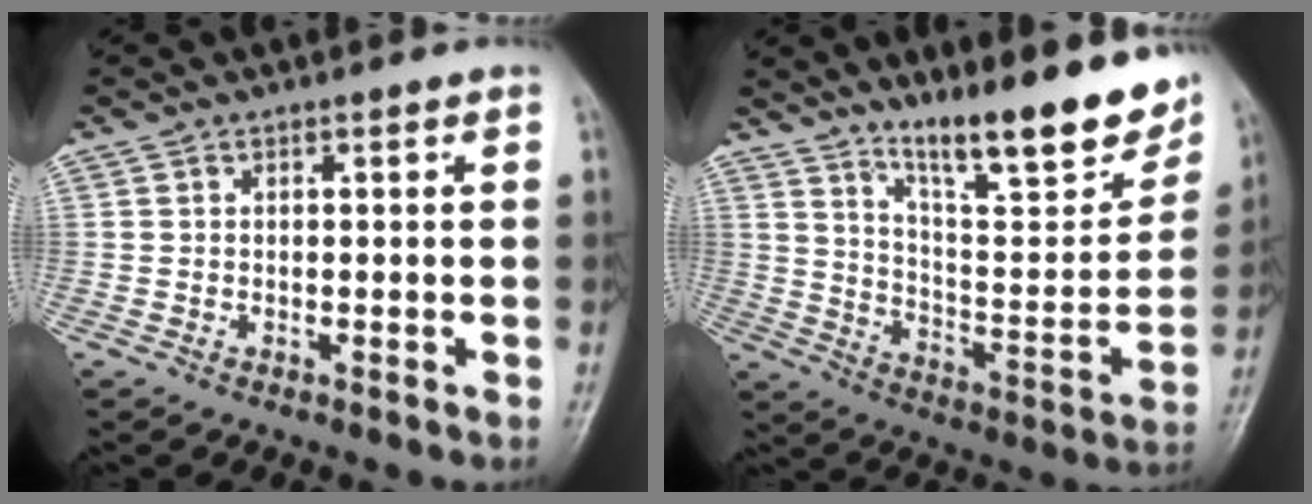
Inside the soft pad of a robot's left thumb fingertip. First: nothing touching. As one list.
[{"total": 19.9, "force": [14.4, 4.2, 13.2], "torque": [-0.154, -0.083, 0.231]}]